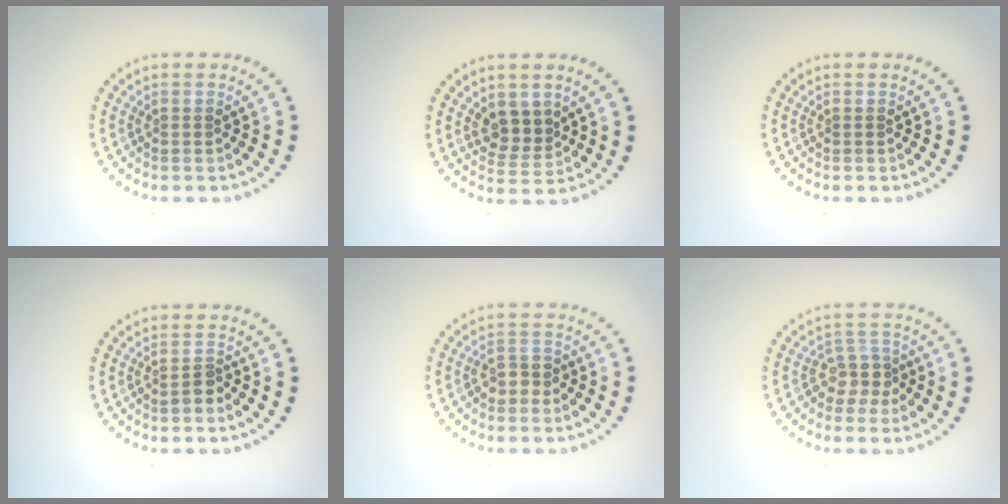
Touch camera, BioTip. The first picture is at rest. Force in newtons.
{"total": 2.8, "press": 2.5, "slide": 1.3}
{"total": 0.0}
{"total": 1.5, "press": 1.2, "slide": 0.9}
{"total": 1.7, "press": 1.6, "slide": 0.7}
{"total": 2.6, "press": 2.2, "slide": 1.5}